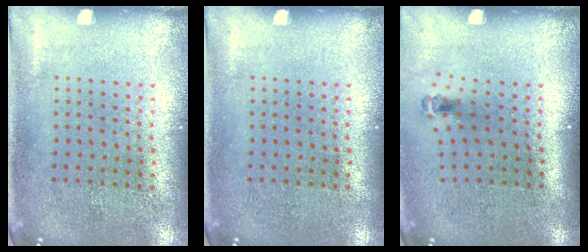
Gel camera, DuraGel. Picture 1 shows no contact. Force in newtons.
{"total": 0.0}
{"total": 0.6, "press": 0.4, "slide": 0.5}